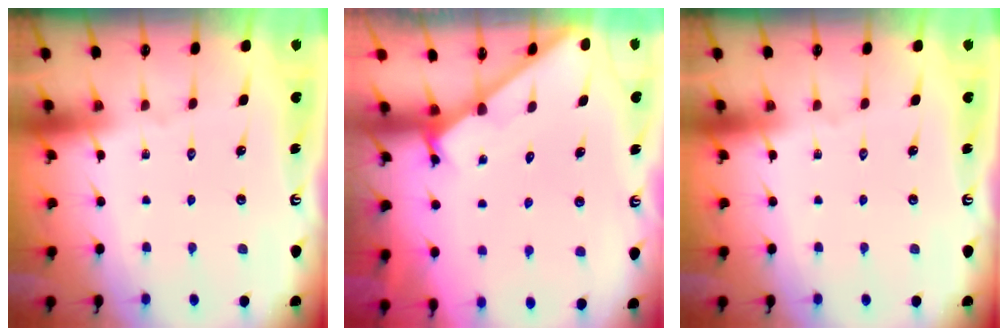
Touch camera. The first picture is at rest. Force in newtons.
{"total": 2.7, "press": 2.7, "slide": 0.2}
{"total": 0.0}